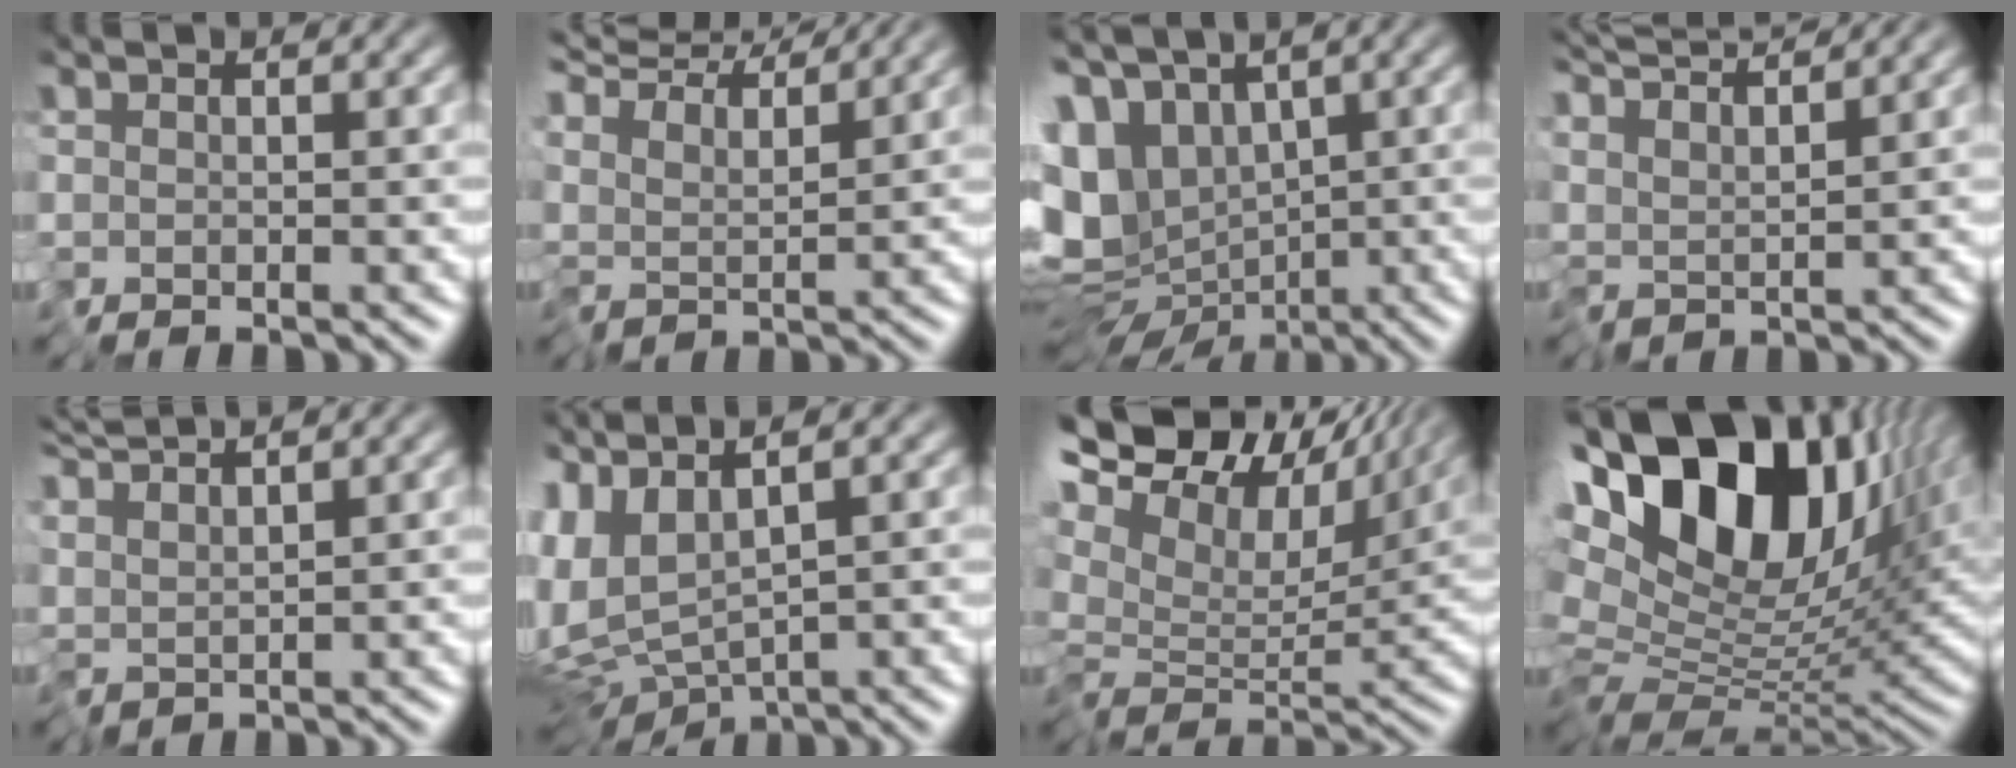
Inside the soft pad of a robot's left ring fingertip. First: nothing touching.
{"total": 8.0, "force": [7.6, 0.9, 2.2], "torque": [-0.077, 0.013, 0.129]}
{"total": 12.1, "force": [0.9, 8.9, 8.2], "torque": [-0.193, -0.030, 0.048]}
{"total": 6.3, "force": [6.1, 0.0, 1.6], "torque": [-0.055, 0.020, 0.109]}
{"total": 3.6, "force": [3.6, -0.1, 0.6], "torque": [-0.031, 0.016, 0.073]}
{"total": 5.8, "force": [1.9, 2.1, 5.0], "torque": [-0.124, -0.010, 0.056]}
{"total": 12.8, "force": [8.1, 6.5, 7.4], "torque": [-0.179, 0.038, 0.139]}
{"total": 19.4, "force": [9.1, 10.4, 13.6], "torque": [-0.265, 0.042, 0.166]}